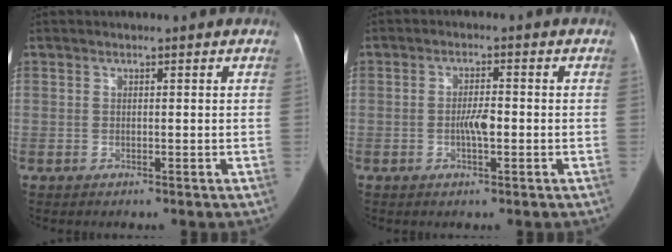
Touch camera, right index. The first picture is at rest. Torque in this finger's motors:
{"motor_torque": [0.81, -0.34, 0.42, 0.10]}